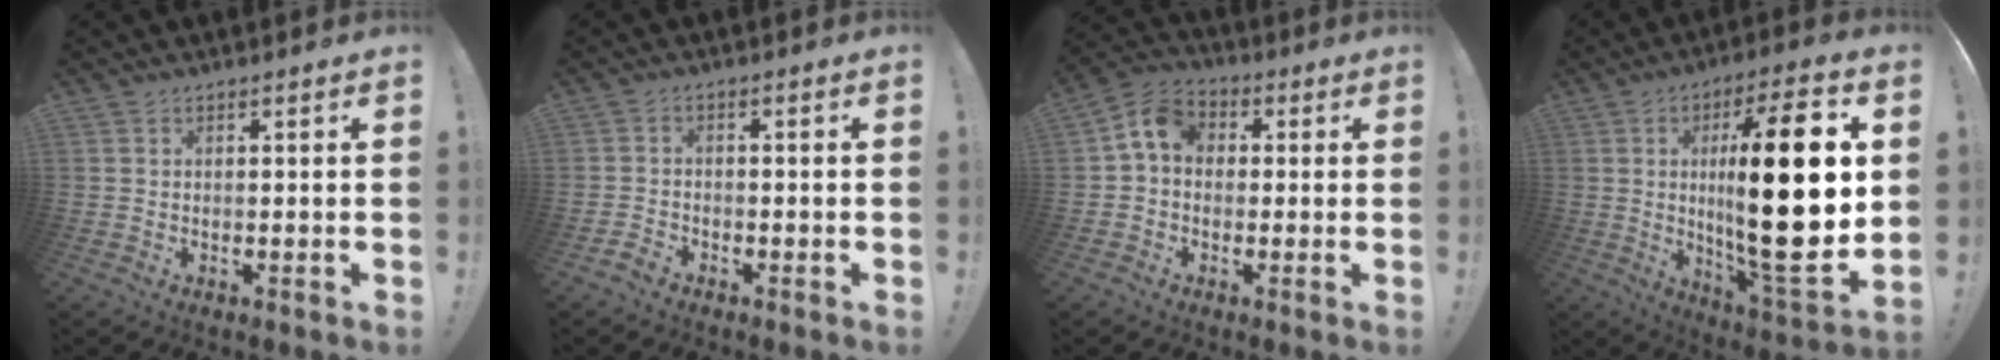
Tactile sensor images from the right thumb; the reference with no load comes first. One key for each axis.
{"total": 2.8, "fx": -2.5, "fy": 0.9, "fz": 0.8, "tx": -0.013, "ty": 0.006, "tz": -0.047}
{"total": 8.7, "fx": 1.1, "fy": 6.7, "fz": 5.4, "tx": -0.093, "ty": 0.015, "tz": 0.024}
{"total": 27.6, "fx": 2.2, "fy": 6.8, "fz": 26.7, "tx": -0.439, "ty": -0.022, "tz": 0.031}